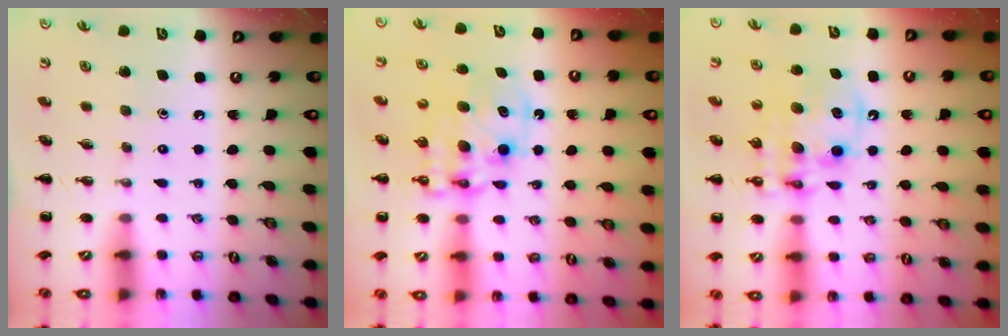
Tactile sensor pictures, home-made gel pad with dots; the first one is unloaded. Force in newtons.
{"total": 11.2, "press": 10.9, "slide": 2.7}
{"total": 12.5, "press": 12.1, "slide": 2.9}